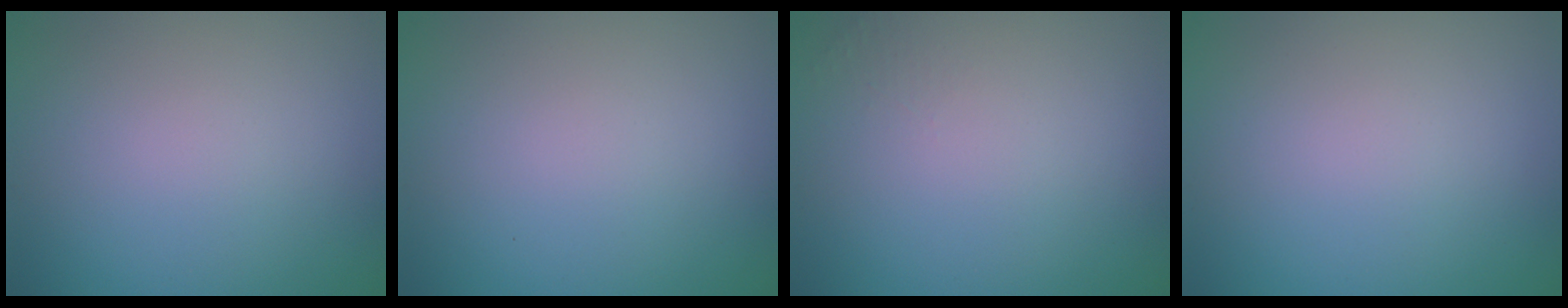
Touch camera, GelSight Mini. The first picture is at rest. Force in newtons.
{"total": 0.0}
{"total": 0.7, "press": 0.7, "slide": 0.1}
{"total": 0.0}